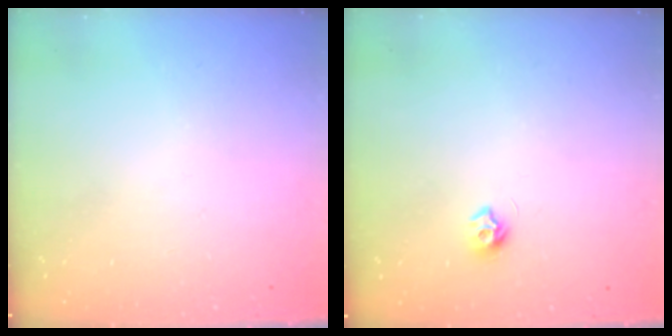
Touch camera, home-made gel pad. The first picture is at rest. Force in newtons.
{"total": 6.4, "press": 6.3, "slide": 0.6}